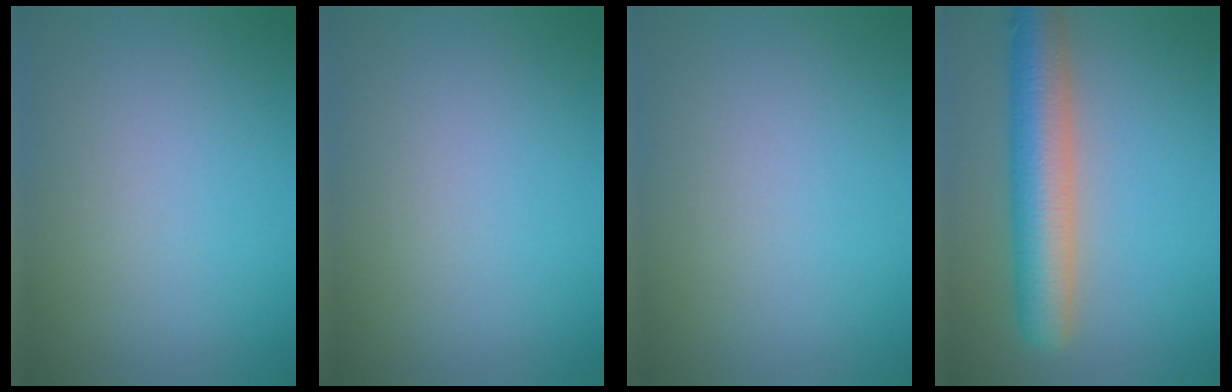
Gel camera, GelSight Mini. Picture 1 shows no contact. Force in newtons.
{"total": 0.0}
{"total": 0.0}
{"total": 7.6, "press": 7.6, "slide": 0.4}